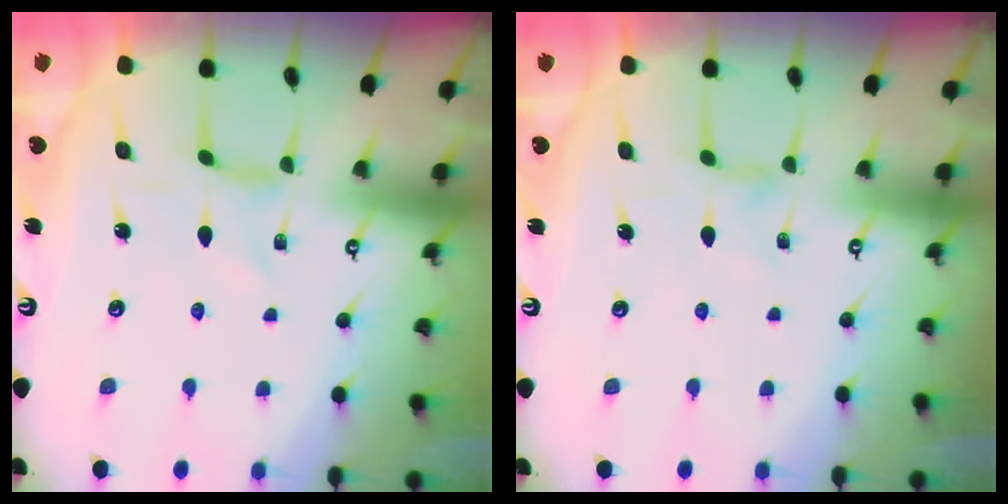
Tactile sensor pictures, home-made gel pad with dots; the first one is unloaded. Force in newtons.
{"total": 1.7, "press": 1.6, "slide": 0.4}